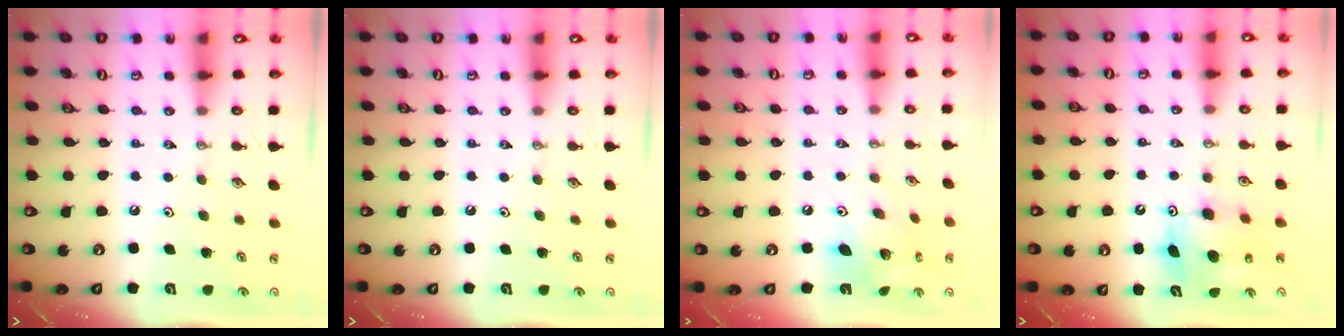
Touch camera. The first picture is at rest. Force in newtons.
{"total": 0.0}
{"total": 10.8, "press": 10.7, "slide": 1.0}
{"total": 8.0, "press": 8.0, "slide": 0.4}